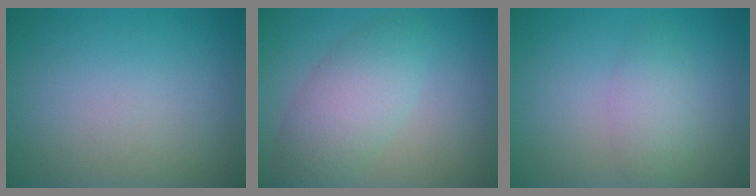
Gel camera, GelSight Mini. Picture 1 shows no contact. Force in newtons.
{"total": 4.5, "press": 4.5, "slide": 0.0}
{"total": 2.4, "press": 2.4, "slide": 0.0}